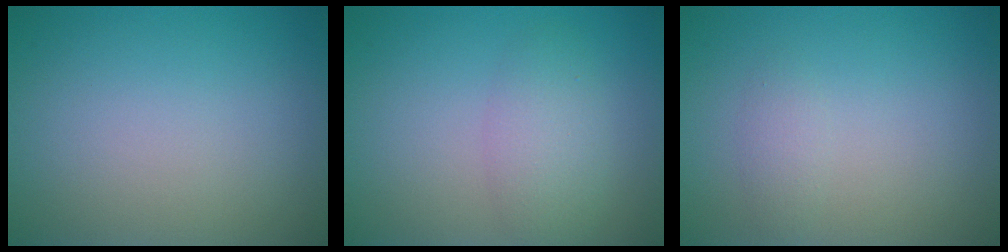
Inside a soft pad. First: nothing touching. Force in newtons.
{"total": 2.9, "press": 2.9, "slide": 0.2}
{"total": 1.0, "press": 1.0, "slide": 0.0}